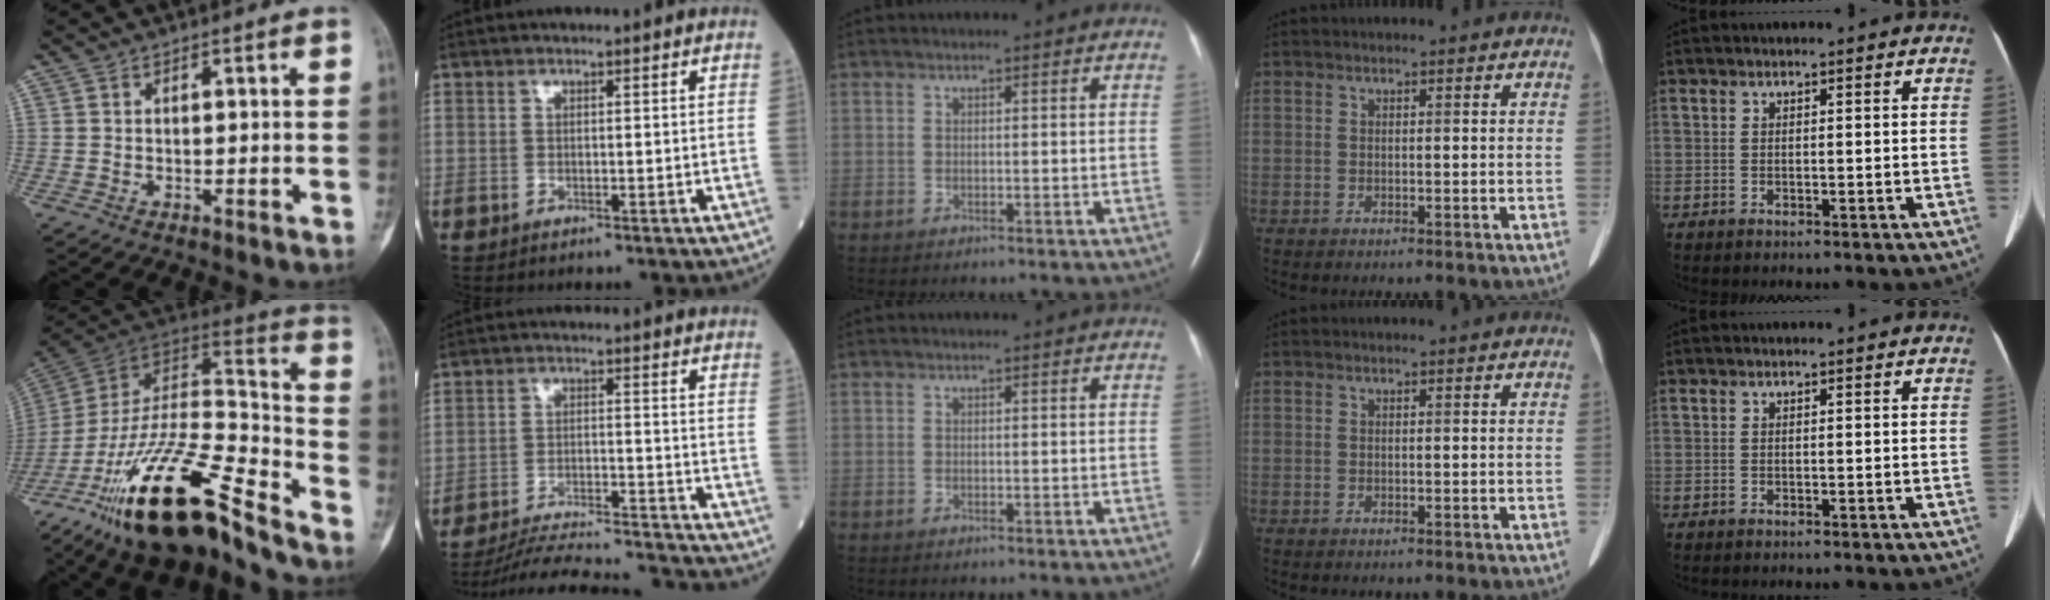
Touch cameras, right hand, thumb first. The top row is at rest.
{"thumb": {"total": 26.1, "force": [-18.0, 7.3, 17.4], "torque": [-0.320, 0.076, -0.316]}, "index": {"total": 17.9, "force": [-17.3, 0.1, 4.6], "torque": [-0.080, -0.017, -0.247]}}